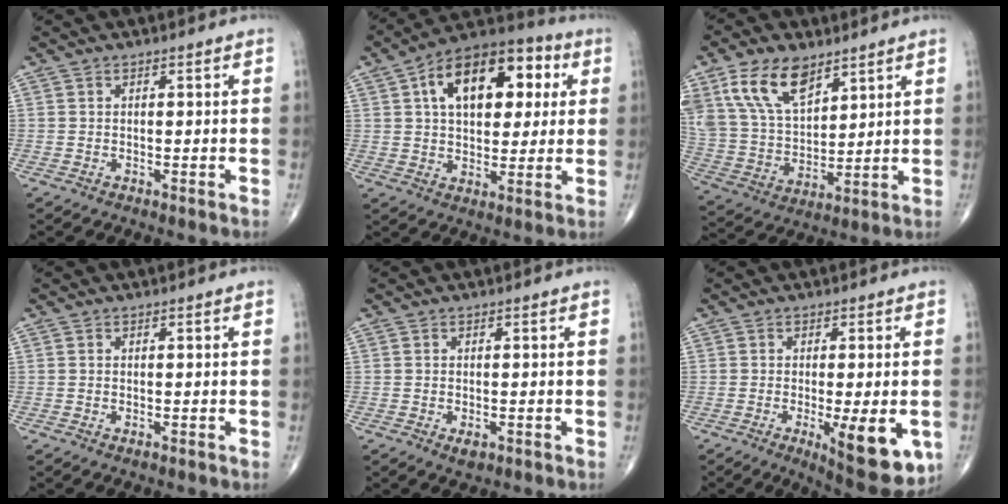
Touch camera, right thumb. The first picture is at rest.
{"total": 19.0, "force": [5.4, 10.9, 14.6], "torque": [-0.186, 0.018, 0.075]}
{"total": 15.4, "force": [8.9, 8.3, 9.4], "torque": [-0.160, -0.029, 0.181]}
{"total": 0.6, "force": [-0.2, 0.2, 0.4], "torque": [-0.007, -0.002, -0.004]}
{"total": 2.0, "force": [-0.8, 1.1, 1.5], "torque": [-0.019, -0.001, -0.010]}
{"total": 11.8, "force": [-3.4, 3.5, 10.8], "torque": [-0.136, -0.019, -0.039]}